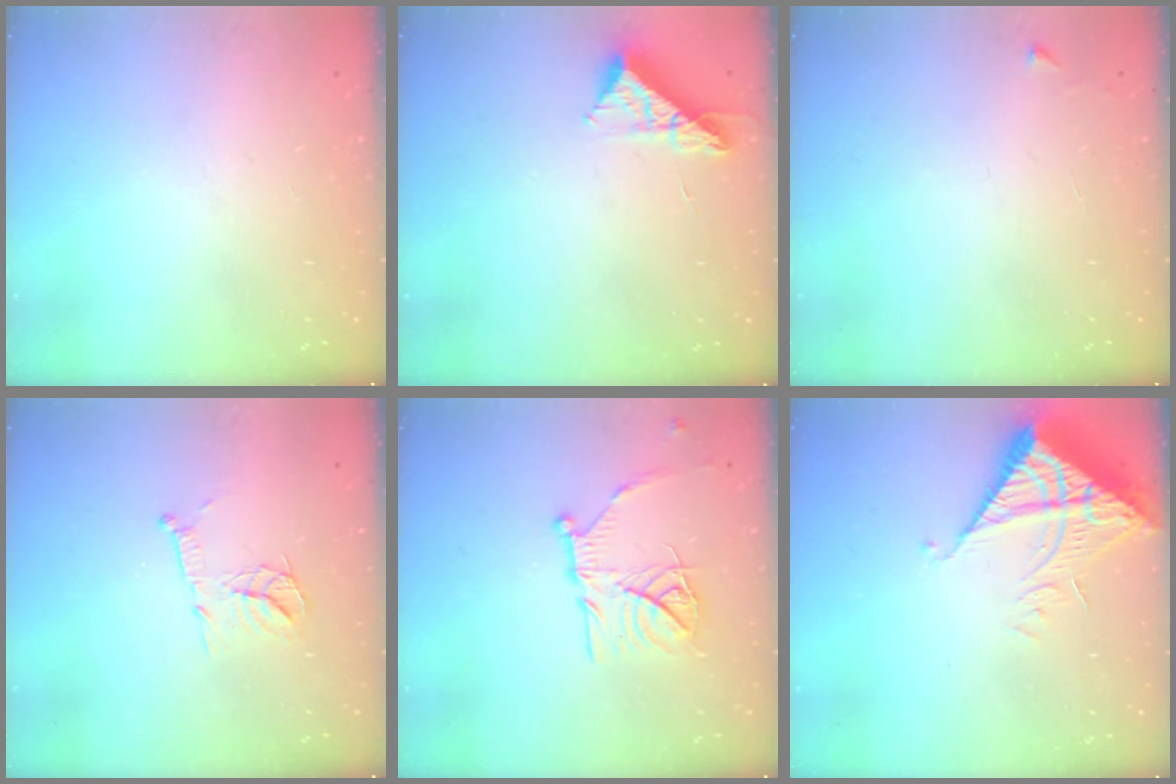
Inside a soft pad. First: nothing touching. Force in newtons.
{"total": 8.9, "press": 8.9, "slide": 0.3}
{"total": 2.6, "press": 2.6, "slide": 0.3}
{"total": 11.7, "press": 11.7, "slide": 0.7}
{"total": 17.1, "press": 17.0, "slide": 1.5}
{"total": 9.1, "press": 9.1, "slide": 0.9}